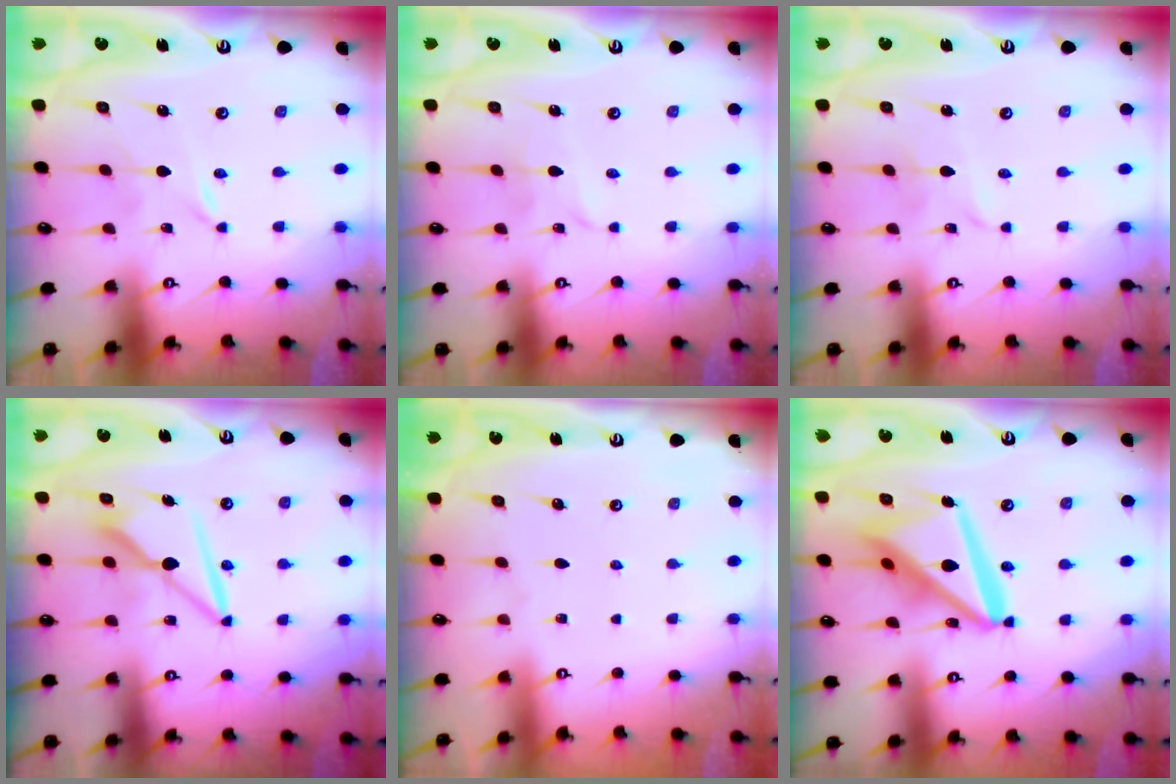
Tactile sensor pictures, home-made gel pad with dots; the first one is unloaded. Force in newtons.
{"total": 2.7, "press": 2.7, "slide": 0.3}
{"total": 2.4, "press": 2.4, "slide": 0.3}
{"total": 7.5, "press": 7.5, "slide": 0.4}
{"total": 0.0}
{"total": 18.5, "press": 18.3, "slide": 2.2}